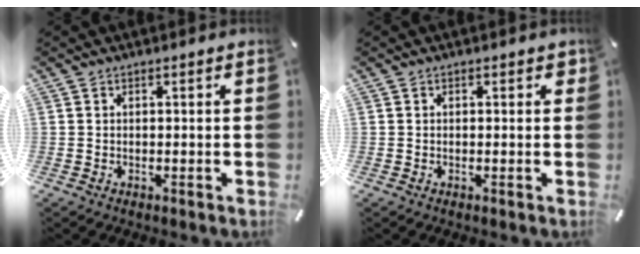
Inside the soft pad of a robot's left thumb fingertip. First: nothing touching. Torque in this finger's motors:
{"motor_torque": [0.13, 0.27, 0.13, -0.21, 0.08]}